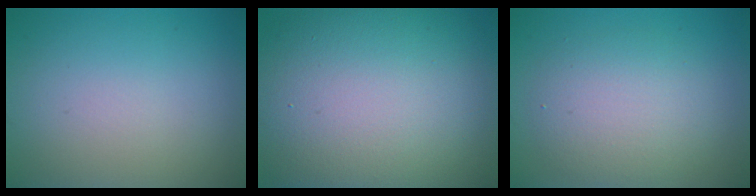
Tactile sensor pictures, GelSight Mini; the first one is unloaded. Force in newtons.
{"total": 17.6, "press": 17.6, "slide": 0.7}
{"total": 4.2, "press": 4.2, "slide": 0.1}